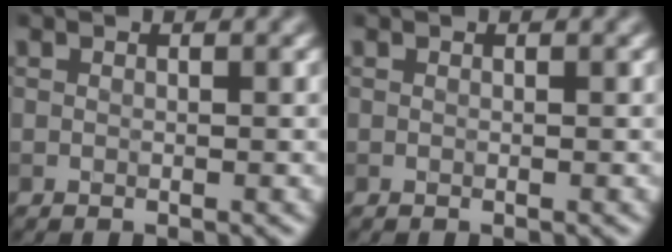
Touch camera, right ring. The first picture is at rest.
{"total": 0.0}